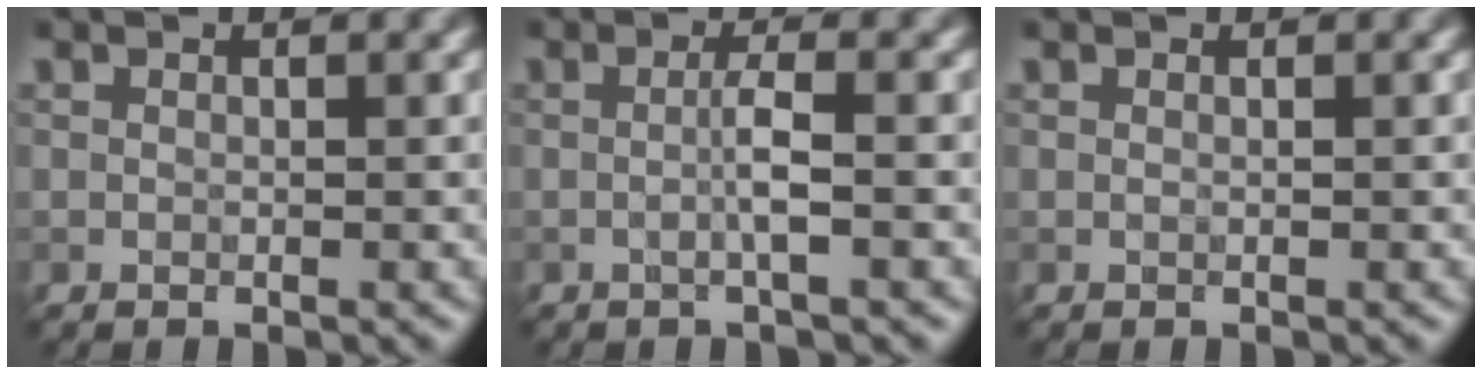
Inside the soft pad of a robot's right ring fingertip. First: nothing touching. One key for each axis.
{"total": 2.1, "fx": -0.3, "fy": 0.1, "fz": 2.1, "tx": -0.043, "ty": -0.002, "tz": -0.006}
{"total": 0.0}